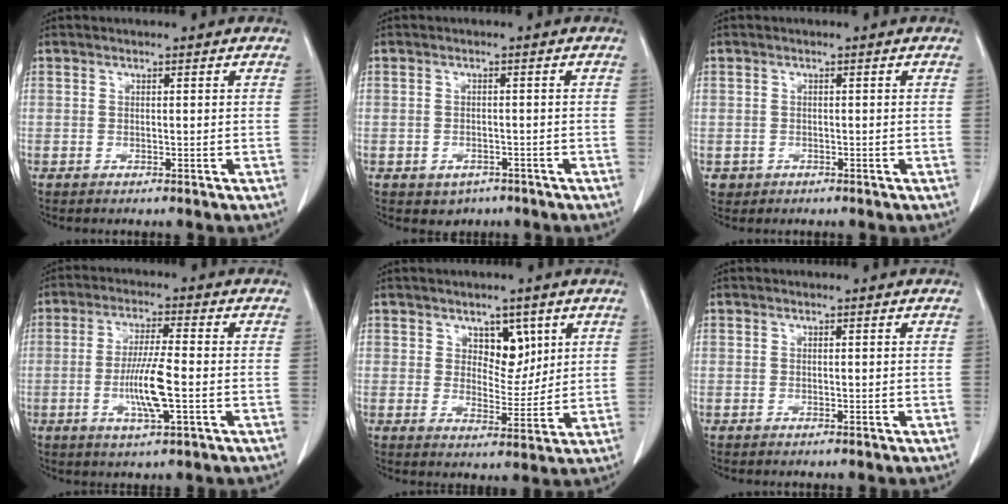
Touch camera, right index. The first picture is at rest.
{"total": 2.7, "force": [-1.6, 2.0, 0.8], "torque": [-0.010, 0.006, -0.012]}
{"total": 1.5, "force": [-0.5, 1.4, 0.0], "torque": [-0.003, 0.005, -0.006]}
{"total": 7.9, "force": [-1.8, 0.5, 7.7], "torque": [-0.149, -0.006, -0.035]}
{"total": 5.5, "force": [2.7, 3.2, 3.5], "torque": [-0.045, -0.001, 0.047]}
{"total": 0.0}